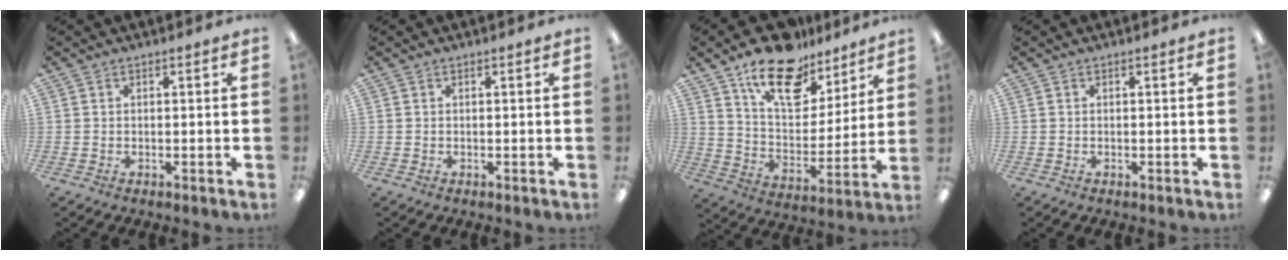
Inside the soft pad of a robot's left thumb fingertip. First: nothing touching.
{"total": 0.0}
{"total": 17.9, "force": [12.4, 9.2, 9.1], "torque": [-0.146, -0.071, 0.217]}
{"total": 0.0}